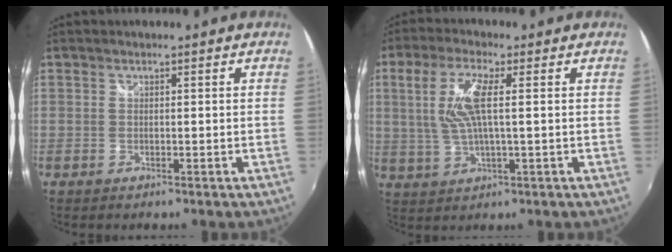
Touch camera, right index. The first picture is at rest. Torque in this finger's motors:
{"motor_torque": [0.80, 0.54, 0.63, 0.10]}